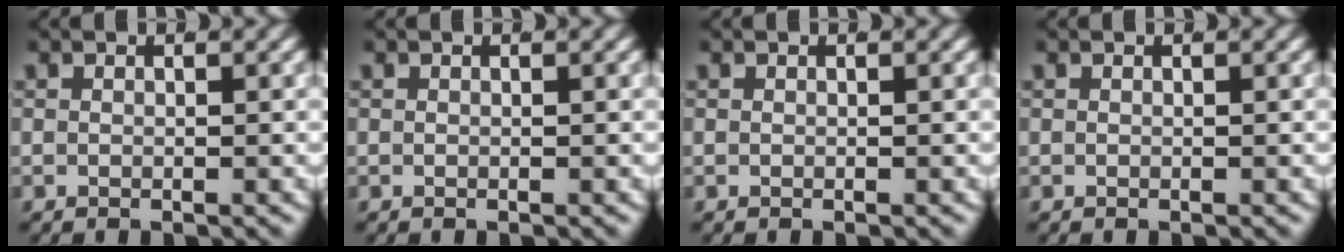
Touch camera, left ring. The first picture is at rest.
{"total": 0.0}
{"total": 0.0}
{"total": 0.0}